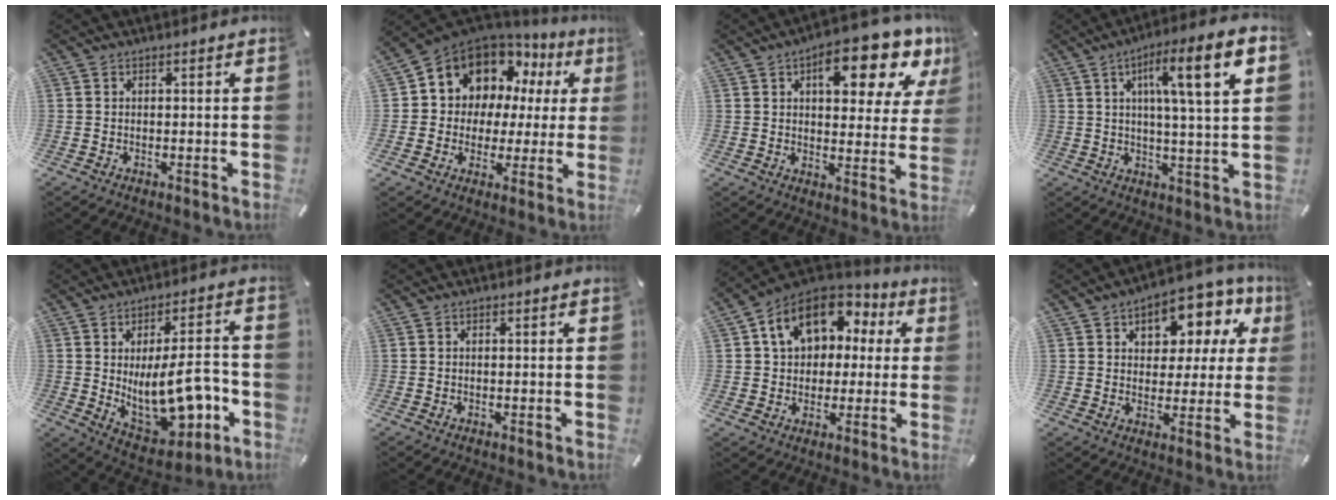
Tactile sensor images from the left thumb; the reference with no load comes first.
{"total": 11.5, "force": [6.9, 8.9, 2.2], "torque": [-0.064, -0.060, 0.134]}
{"total": 16.0, "force": [8.1, 7.4, 11.7], "torque": [-0.135, -0.046, 0.125]}
{"total": 13.1, "force": [4.7, 1.5, 12.1], "torque": [-0.202, -0.003, 0.069]}
{"total": 18.5, "force": [-1.2, 9.5, 15.8], "torque": [-0.227, -0.013, -0.004]}
{"total": 0.0}
{"total": 14.4, "force": [4.5, 11.3, 7.8], "torque": [-0.141, 0.001, 0.088]}
{"total": 10.4, "force": [5.2, 7.1, 5.6], "torque": [-0.072, -0.039, 0.088]}